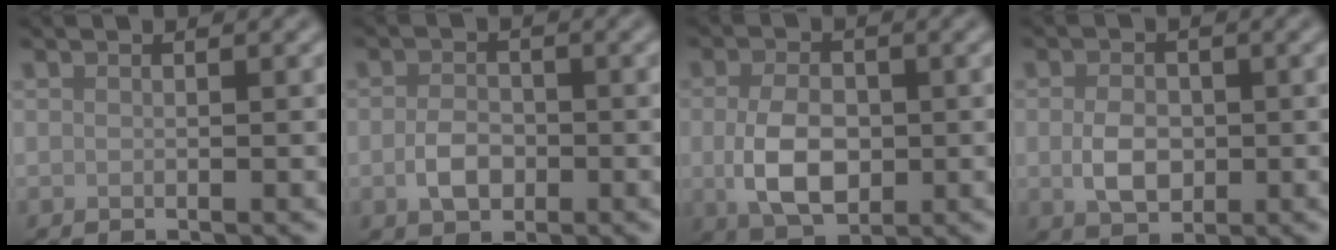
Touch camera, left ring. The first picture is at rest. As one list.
[{"total": 2.7, "force": [-0.7, 1.9, 1.8], "torque": [-0.035, 0.000, -0.019]}, {"total": 5.2, "force": [-0.4, 3.4, 3.9], "torque": [-0.082, -0.007, -0.007]}, {"total": 3.3, "force": [-0.3, 2.3, 2.3], "torque": [-0.047, -0.002, -0.008]}]